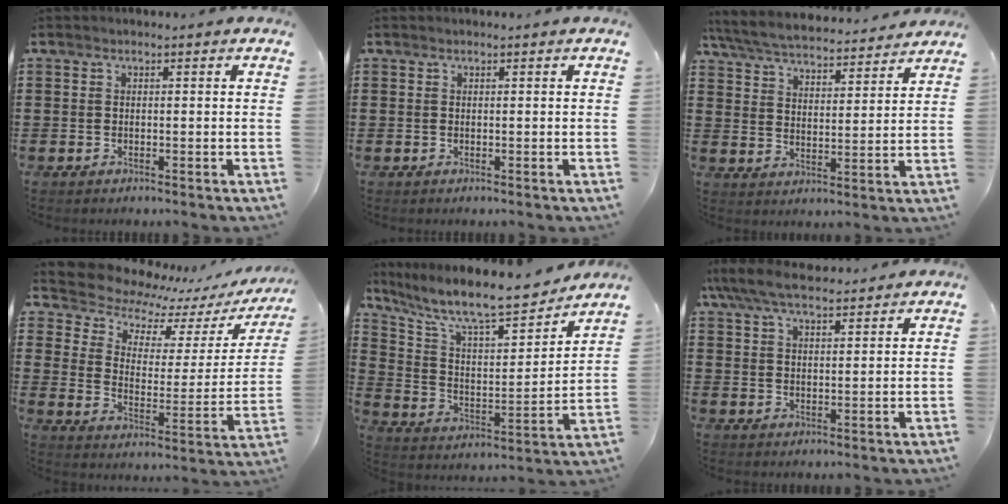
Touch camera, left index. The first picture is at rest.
{"total": 0.0}
{"total": 5.6, "force": [5.4, 0.4, 1.2], "torque": [-0.050, -0.032, 0.092]}
{"total": 7.1, "force": [6.7, 2.3, 0.9], "torque": [-0.056, -0.059, 0.114]}
{"total": 11.4, "force": [9.8, 1.7, 5.4], "torque": [-0.138, -0.063, 0.167]}
{"total": 6.8, "force": [5.6, 1.6, 3.4], "torque": [-0.081, -0.007, 0.105]}